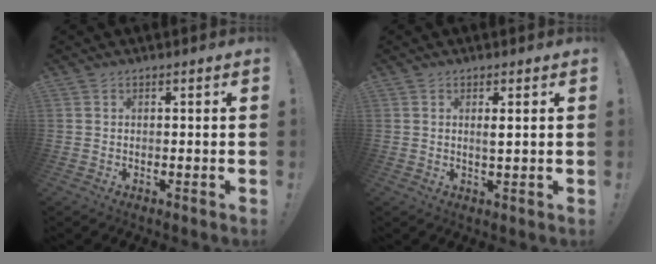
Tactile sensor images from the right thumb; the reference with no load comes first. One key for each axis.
{"total": 1.7, "fx": 0.7, "fy": 0.1, "fz": 1.6, "tx": -0.020, "ty": -0.007, "tz": 0.008}